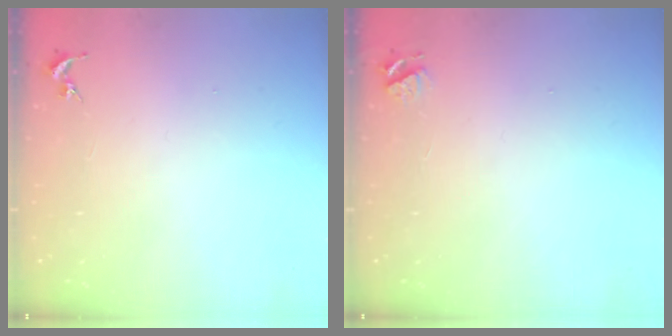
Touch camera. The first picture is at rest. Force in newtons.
{"total": 3.9, "press": 3.9, "slide": 0.4}